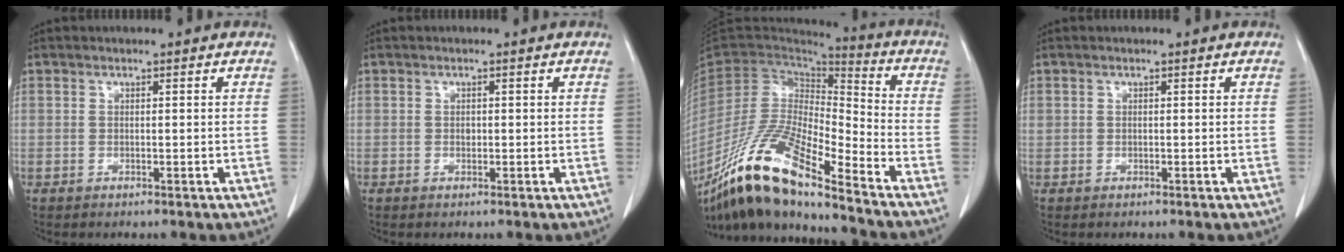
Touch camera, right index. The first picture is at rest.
{"total": 0.6, "force": [0.0, 0.4, 0.4], "torque": [-0.007, 0.001, -0.002]}
{"total": 18.7, "force": [-14.4, 2.6, 11.7], "torque": [-0.238, -0.017, -0.270]}
{"total": 0.0}